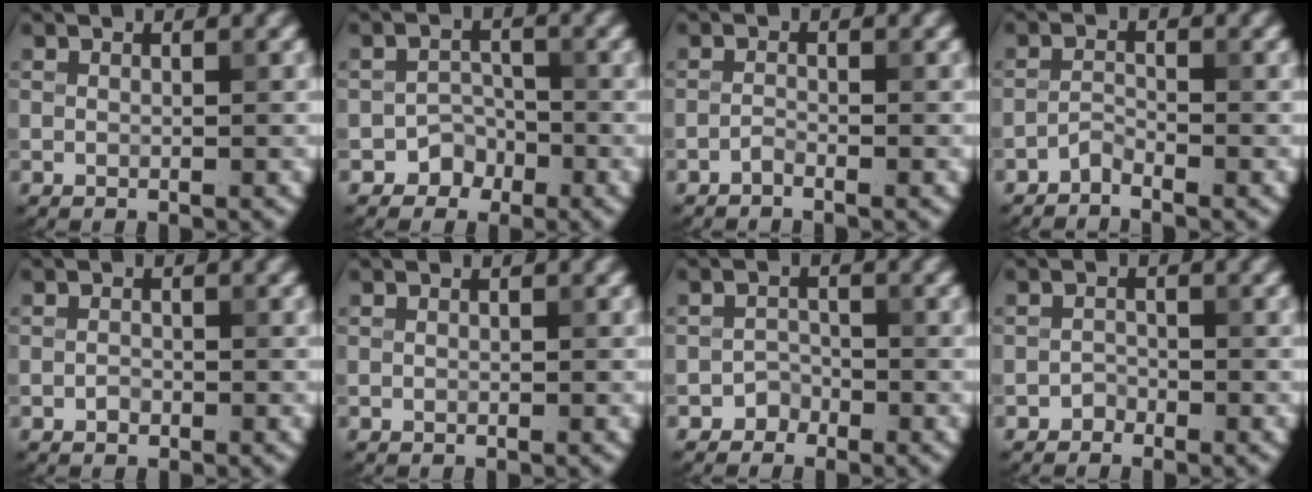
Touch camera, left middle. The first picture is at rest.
{"total": 2.0, "force": [-1.3, 1.5, 0.3], "torque": [0.007, 0.008, -0.023]}
{"total": 0.7, "force": [-0.7, 0.1, 0.3], "torque": [-0.005, 0.002, -0.017]}
{"total": 1.2, "force": [-1.2, 0.2, 0.3], "torque": [-0.006, 0.005, -0.026]}
{"total": 0.7, "force": [-0.4, 0.5, 0.4], "torque": [-0.006, -0.001, -0.008]}
{"total": 0.0}
{"total": 1.3, "force": [-1.0, 0.8, 0.0], "torque": [0.007, 0.008, -0.017]}
{"total": 1.0, "force": [-0.8, 0.5, 0.0], "torque": [0.004, 0.004, -0.015]}